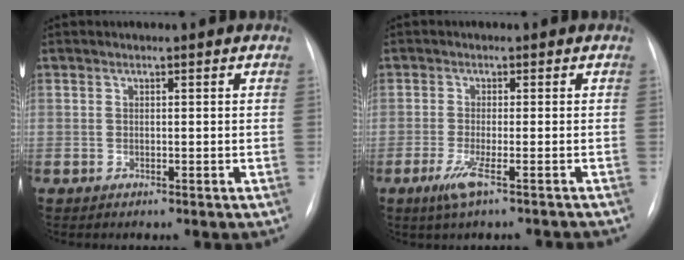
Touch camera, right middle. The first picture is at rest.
{"total": 5.5, "force": [-4.0, 0.2, 3.8], "torque": [-0.063, -0.016, -0.062]}